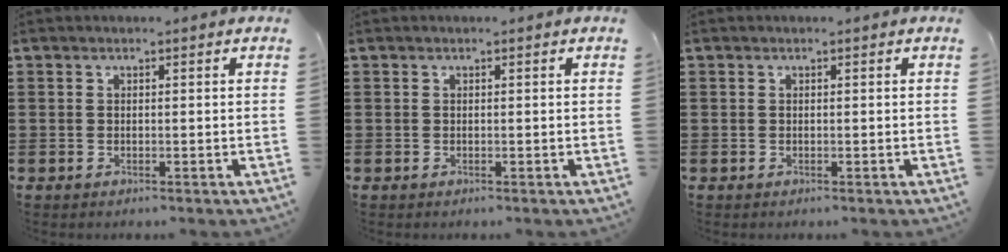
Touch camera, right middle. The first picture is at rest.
{"total": 0.0}
{"total": 0.0}